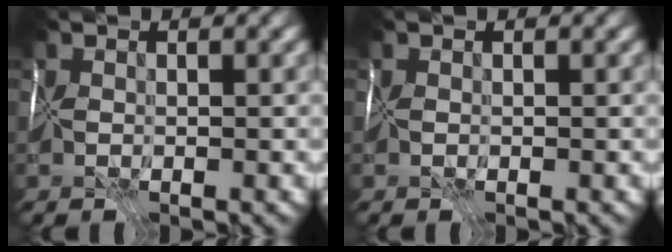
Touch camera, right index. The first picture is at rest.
{"total": 0.0}